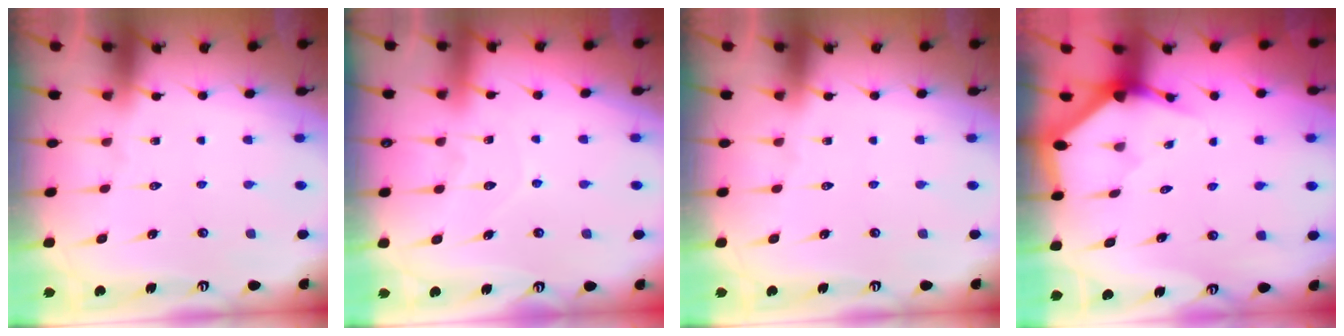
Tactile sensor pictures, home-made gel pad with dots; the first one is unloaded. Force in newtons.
{"total": 5.5, "press": 5.5, "slide": 0.4}
{"total": 0.0}
{"total": 3.3, "press": 3.3, "slide": 0.2}